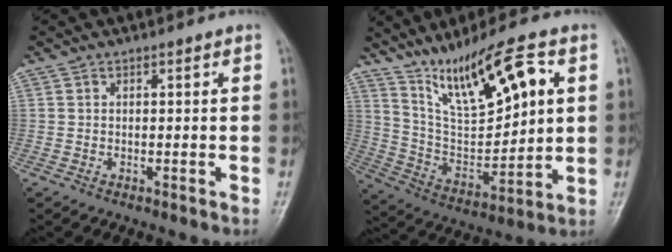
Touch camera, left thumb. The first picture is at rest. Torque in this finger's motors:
{"motor_torque": [1.25, 1.11, 1.33, -1.44, 0.38]}